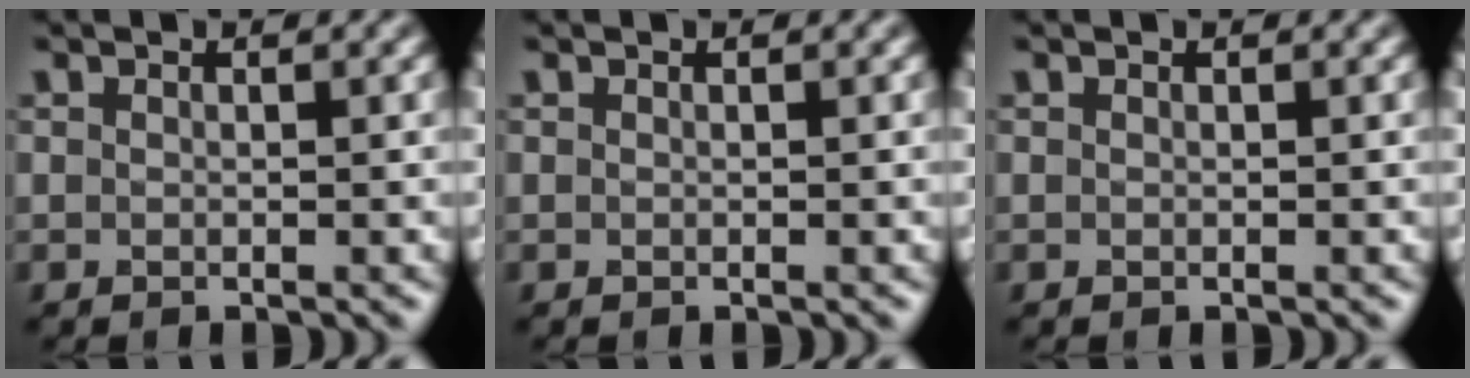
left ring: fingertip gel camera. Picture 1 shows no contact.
{"total": 0.0}
{"total": 0.0}